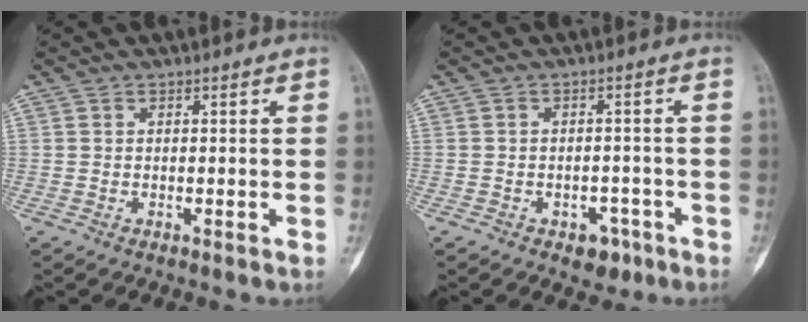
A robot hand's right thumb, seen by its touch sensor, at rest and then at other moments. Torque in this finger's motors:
{"motor_torque": [0.64, 0.42, 0.31, -0.27, 0.04]}